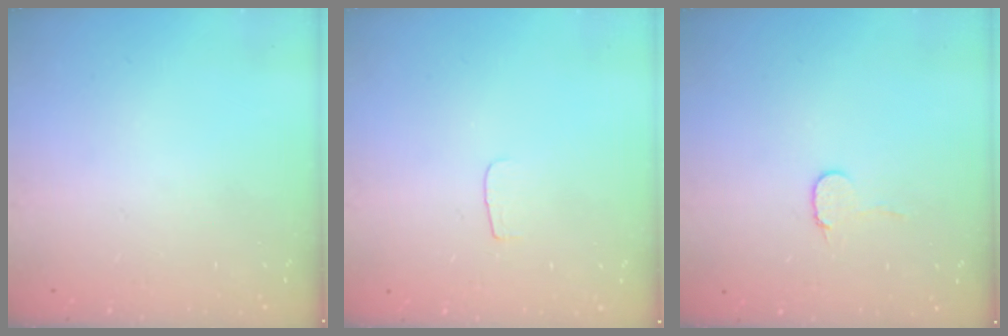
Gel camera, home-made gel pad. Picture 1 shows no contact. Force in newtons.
{"total": 3.5, "press": 3.4, "slide": 0.4}
{"total": 5.9, "press": 5.9, "slide": 0.5}